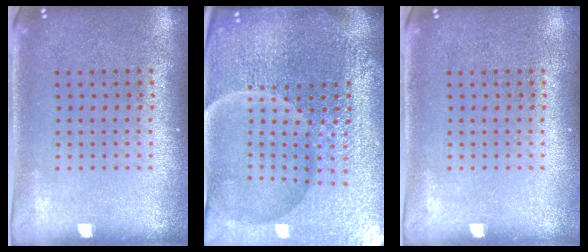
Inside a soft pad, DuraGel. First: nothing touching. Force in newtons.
{"total": 7.0, "press": 6.2, "slide": 3.4}
{"total": 0.0}